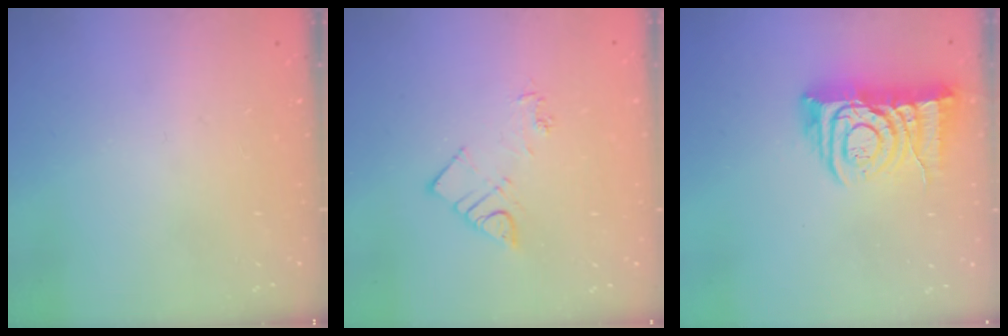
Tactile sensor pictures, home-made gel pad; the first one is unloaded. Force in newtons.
{"total": 7.3, "press": 7.2, "slide": 0.7}
{"total": 10.3, "press": 10.2, "slide": 1.1}